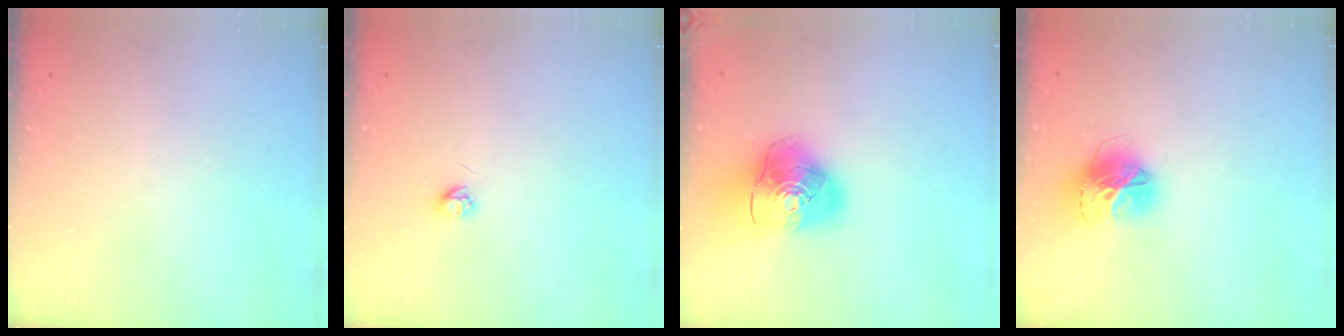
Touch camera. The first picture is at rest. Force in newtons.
{"total": 3.2, "press": 3.2, "slide": 0.4}
{"total": 15.1, "press": 14.9, "slide": 2.2}
{"total": 15.1, "press": 15.0, "slide": 1.5}